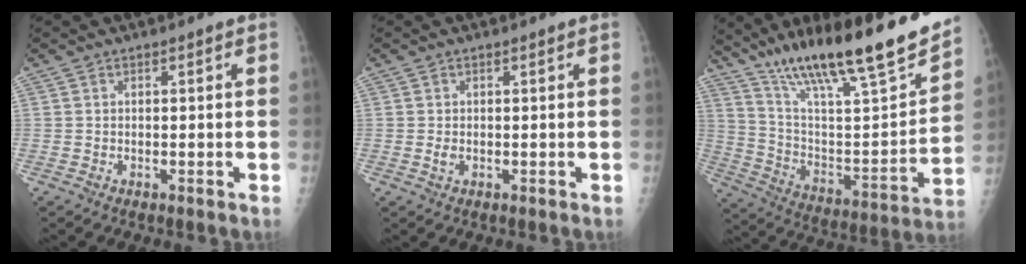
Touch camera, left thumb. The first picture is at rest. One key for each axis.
{"total": 1.1, "fx": 0.1, "fy": 0.6, "fz": 0.9, "tx": -0.019, "ty": -0.001, "tz": 0.003}
{"total": 27.2, "fx": 19.9, "fy": 4.2, "fz": 18.1, "tx": -0.271, "ty": -0.062, "tz": 0.334}